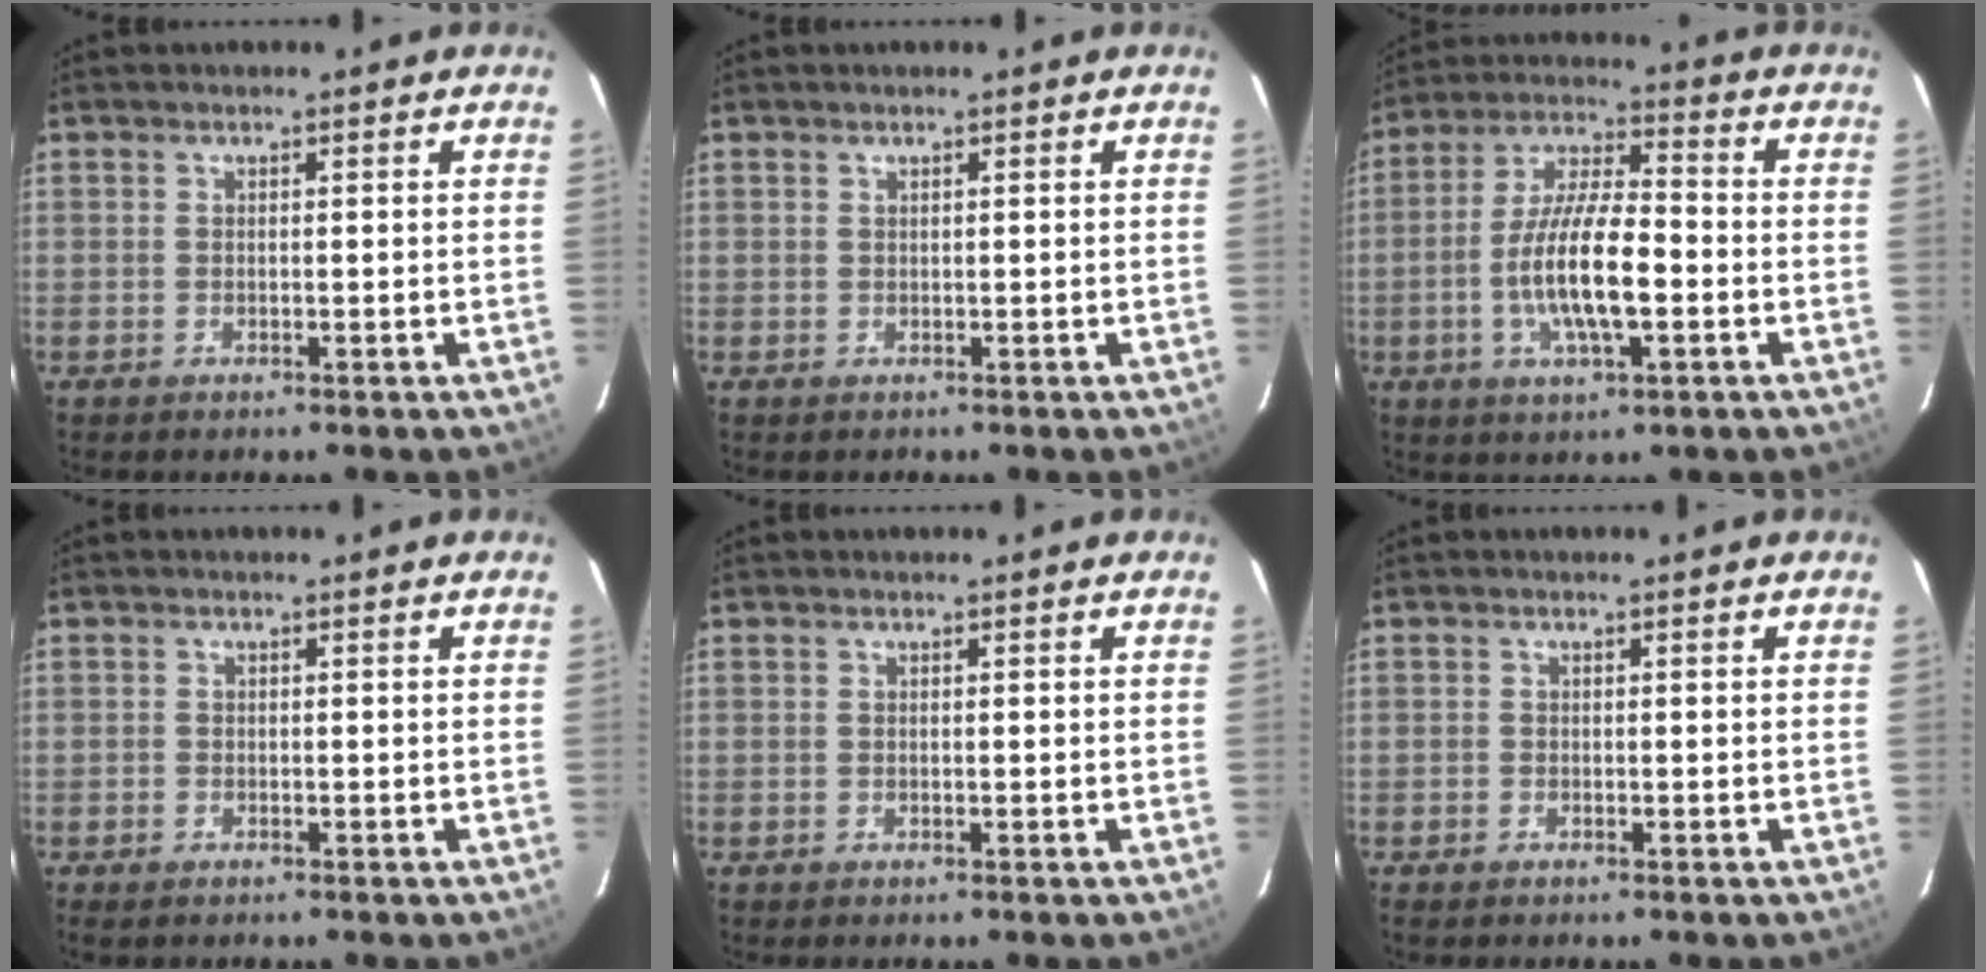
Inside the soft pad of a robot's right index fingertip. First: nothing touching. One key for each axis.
{"total": 0.7, "fx": 0.2, "fy": 0.6, "fz": -0.1, "tx": 0.005, "ty": 0.005, "tz": 0.005}
{"total": 13.4, "fx": -3.2, "fy": 3.8, "fz": 12.4, "tx": -0.245, "ty": -0.002, "tz": -0.060}
{"total": 1.3, "fx": -1.0, "fy": 0.7, "fz": 0.4, "tx": -0.010, "ty": -0.002, "tz": -0.019}
{"total": 0.0}
{"total": 0.7, "fx": -0.6, "fy": 0.3, "fz": 0.1, "tx": -0.004, "ty": 0.001, "tz": -0.012}